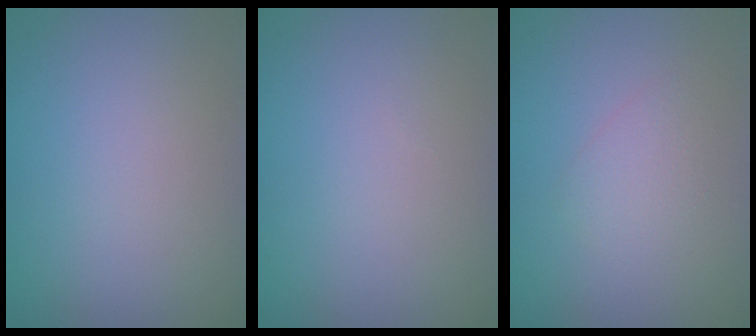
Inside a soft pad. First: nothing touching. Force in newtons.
{"total": 0.0}
{"total": 1.6, "press": 1.6, "slide": 0.0}